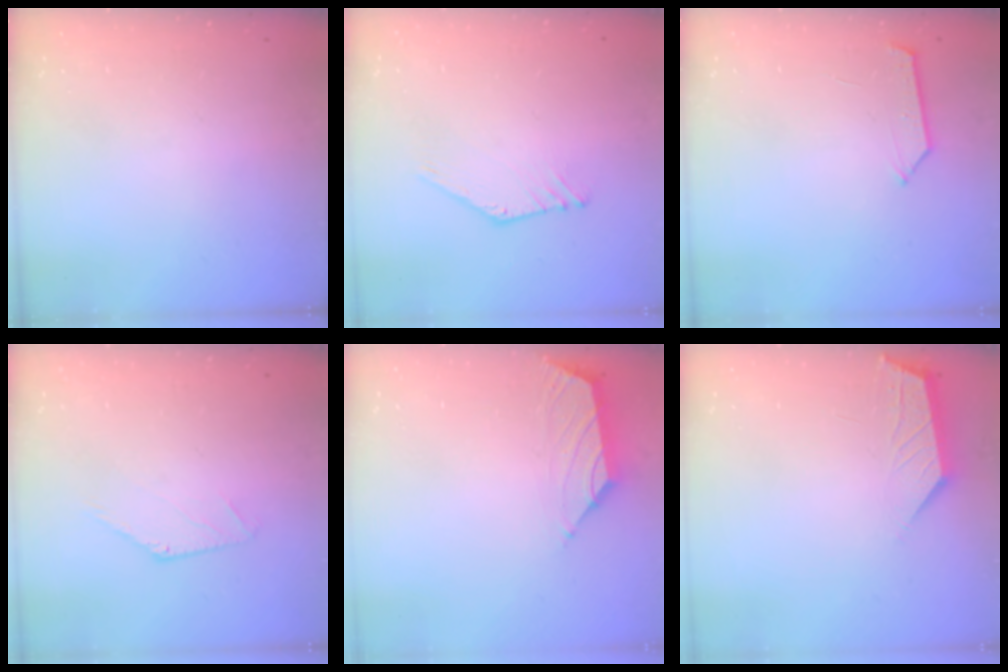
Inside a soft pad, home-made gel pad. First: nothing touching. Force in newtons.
{"total": 2.3, "press": 2.3, "slide": 0.1}
{"total": 4.1, "press": 4.0, "slide": 0.6}
{"total": 0.0}
{"total": 1.7, "press": 1.6, "slide": 0.6}
{"total": 2.1, "press": 2.1, "slide": 0.3}